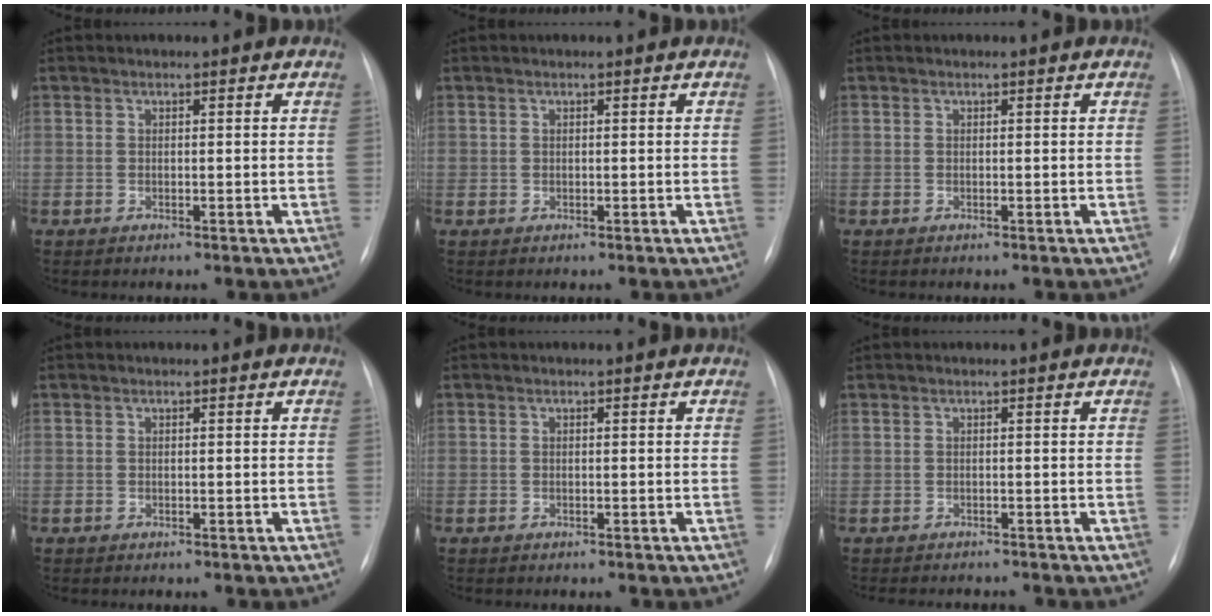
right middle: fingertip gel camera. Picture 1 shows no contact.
{"total": 0.0}
{"total": 0.0}
{"total": 0.6, "force": [-0.4, 0.3, 0.1], "torque": [-0.008, 0.001, -0.008]}
{"total": 0.9, "force": [-0.7, 0.5, 0.3], "torque": [-0.010, 0.000, -0.010]}
{"total": 5.8, "force": [-5.3, 1.5, 2.0], "torque": [-0.021, -0.001, -0.067]}